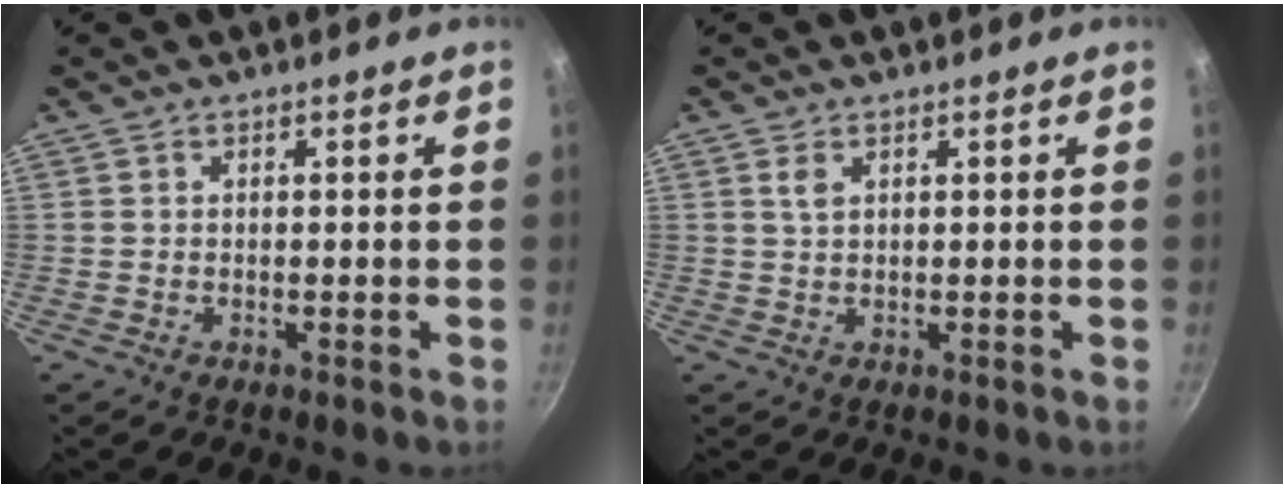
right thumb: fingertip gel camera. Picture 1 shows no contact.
{"total": 2.1, "force": [1.0, 1.1, 1.5], "torque": [-0.028, -0.005, 0.020]}